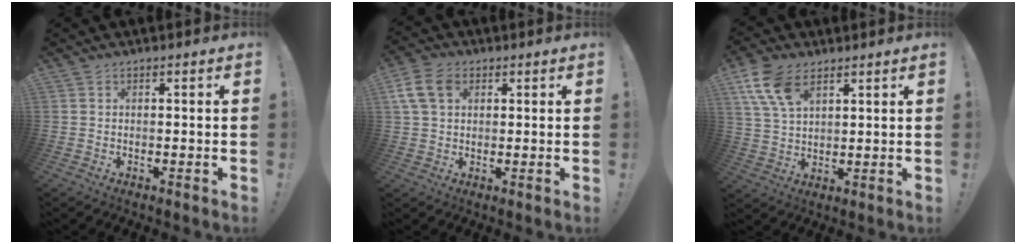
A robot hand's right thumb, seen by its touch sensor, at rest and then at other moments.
{"total": 9.7, "force": [3.4, 6.6, 6.1], "torque": [-0.118, -0.001, 0.069]}
{"total": 11.5, "force": [6.4, 6.7, 6.9], "torque": [-0.134, -0.017, 0.123]}